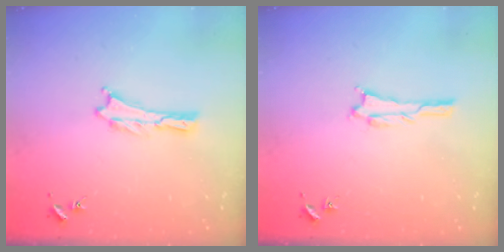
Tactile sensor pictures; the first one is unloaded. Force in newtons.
{"total": 1.1, "press": 1.1, "slide": 0.1}